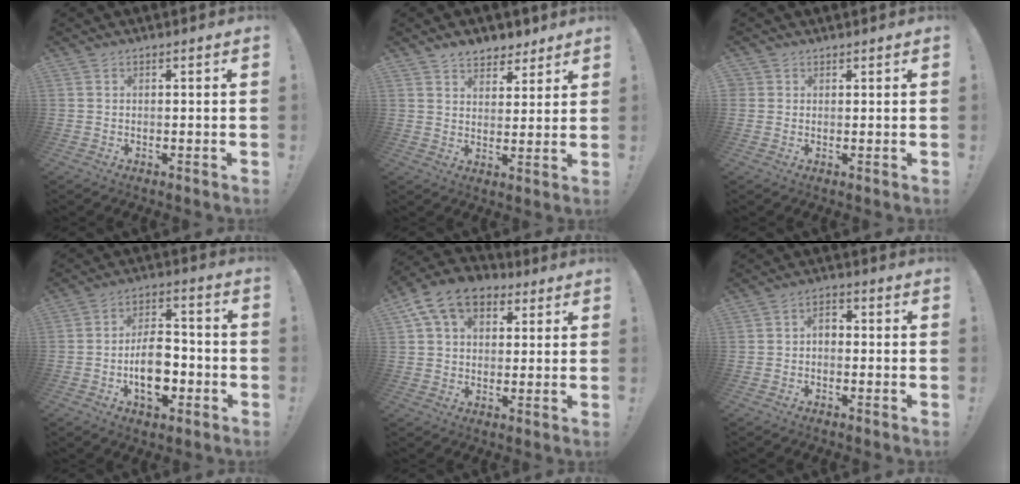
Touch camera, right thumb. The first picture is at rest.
{"total": 6.8, "force": [5.4, 3.9, 1.5], "torque": [-0.016, -0.036, 0.102]}
{"total": 1.8, "force": [1.3, 1.3, -0.2], "torque": [0.007, -0.005, 0.024]}
{"total": 14.3, "force": [-5.1, 8.6, 10.2], "torque": [-0.160, 0.035, -0.083]}
{"total": 12.6, "force": [5.5, 8.7, 7.1], "torque": [-0.124, -0.011, 0.109]}
{"total": 3.0, "force": [-0.9, 1.9, 2.2], "torque": [-0.043, 0.009, -0.016]}